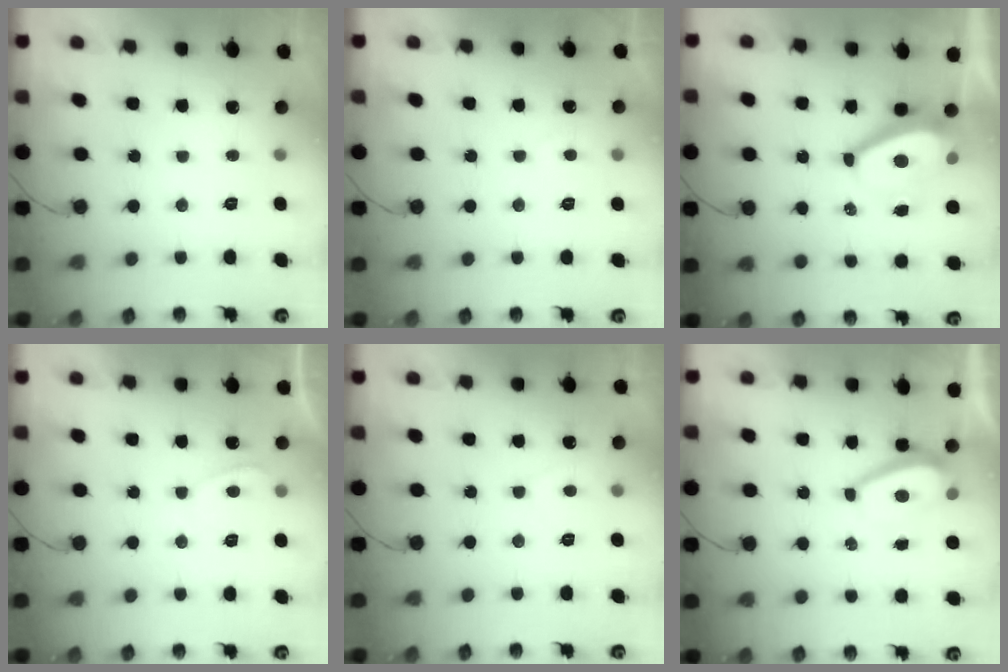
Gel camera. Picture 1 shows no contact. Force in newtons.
{"total": 2.0, "press": 2.0, "slide": 0.6}
{"total": 5.6, "press": 5.6, "slide": 0.7}
{"total": 2.3, "press": 2.2, "slide": 0.4}
{"total": 2.6, "press": 2.6, "slide": 0.3}
{"total": 3.0, "press": 2.9, "slide": 0.6}